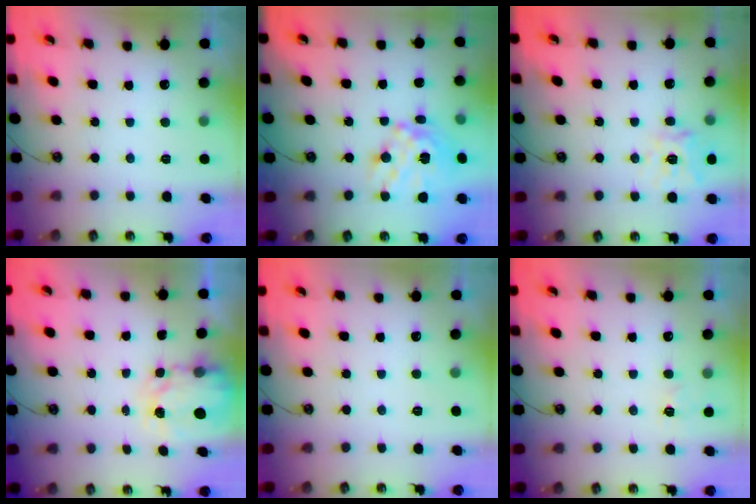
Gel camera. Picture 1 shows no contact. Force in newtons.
{"total": 16.5, "press": 16.4, "slide": 1.5}
{"total": 12.6, "press": 12.5, "slide": 1.6}
{"total": 3.8, "press": 3.8, "slide": 0.1}
{"total": 0.5, "press": 0.5, "slide": 0.2}
{"total": 4.8, "press": 4.7, "slide": 0.7}